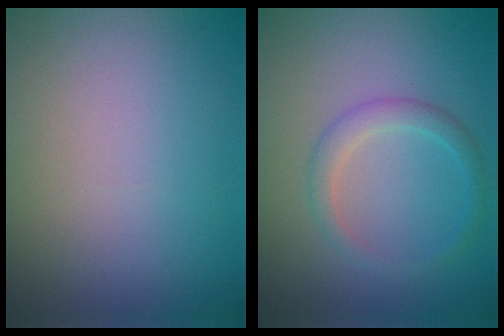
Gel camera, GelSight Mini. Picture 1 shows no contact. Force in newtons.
{"total": 2.0, "press": 2.0, "slide": 0.2}